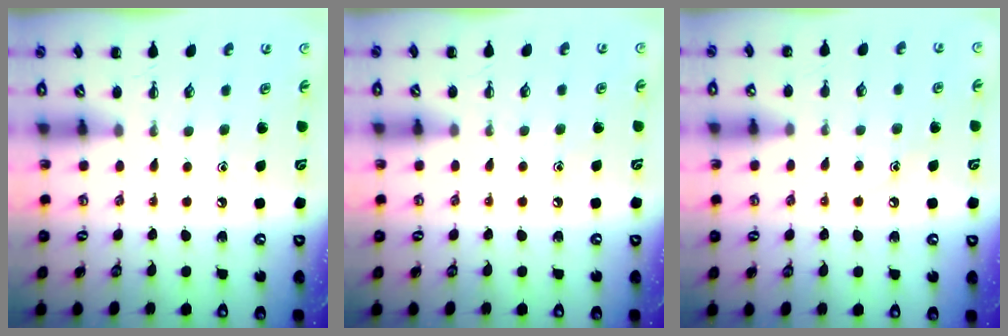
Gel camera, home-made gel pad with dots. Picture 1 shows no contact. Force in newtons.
{"total": 4.7, "press": 4.4, "slide": 1.5}
{"total": 6.6, "press": 6.4, "slide": 1.6}